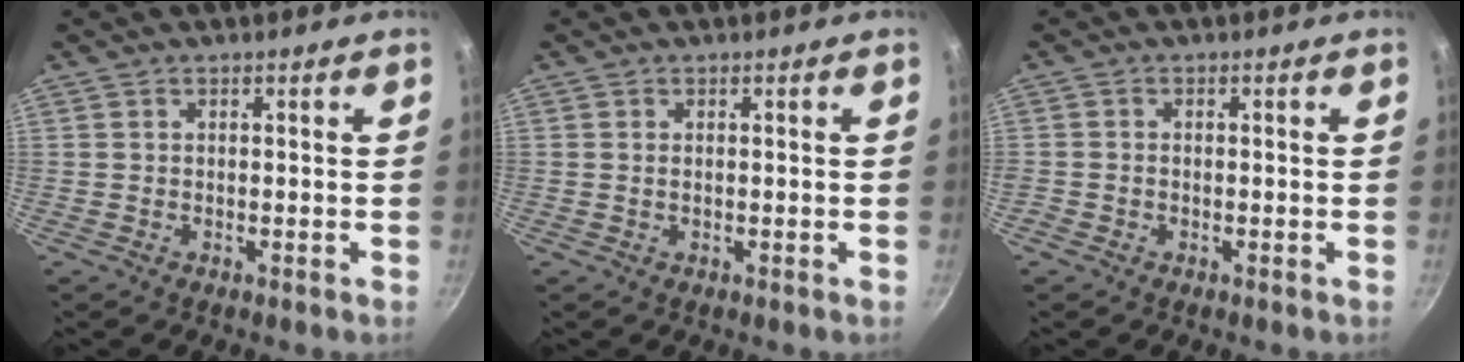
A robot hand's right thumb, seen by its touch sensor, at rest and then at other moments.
{"total": 0.6, "force": [0.0, 0.3, 0.5], "torque": [-0.010, 0.001, -0.001]}
{"total": 1.0, "force": [-0.7, 0.7, 0.3], "torque": [-0.012, 0.004, -0.018]}